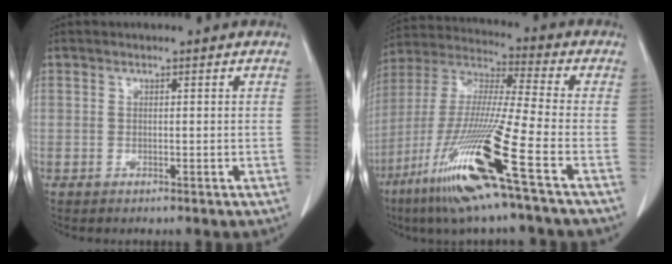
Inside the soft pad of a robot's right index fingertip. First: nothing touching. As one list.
[{"total": 17.3, "force": [-8.4, -0.9, 15.0], "torque": [-0.326, -0.043, -0.167]}]